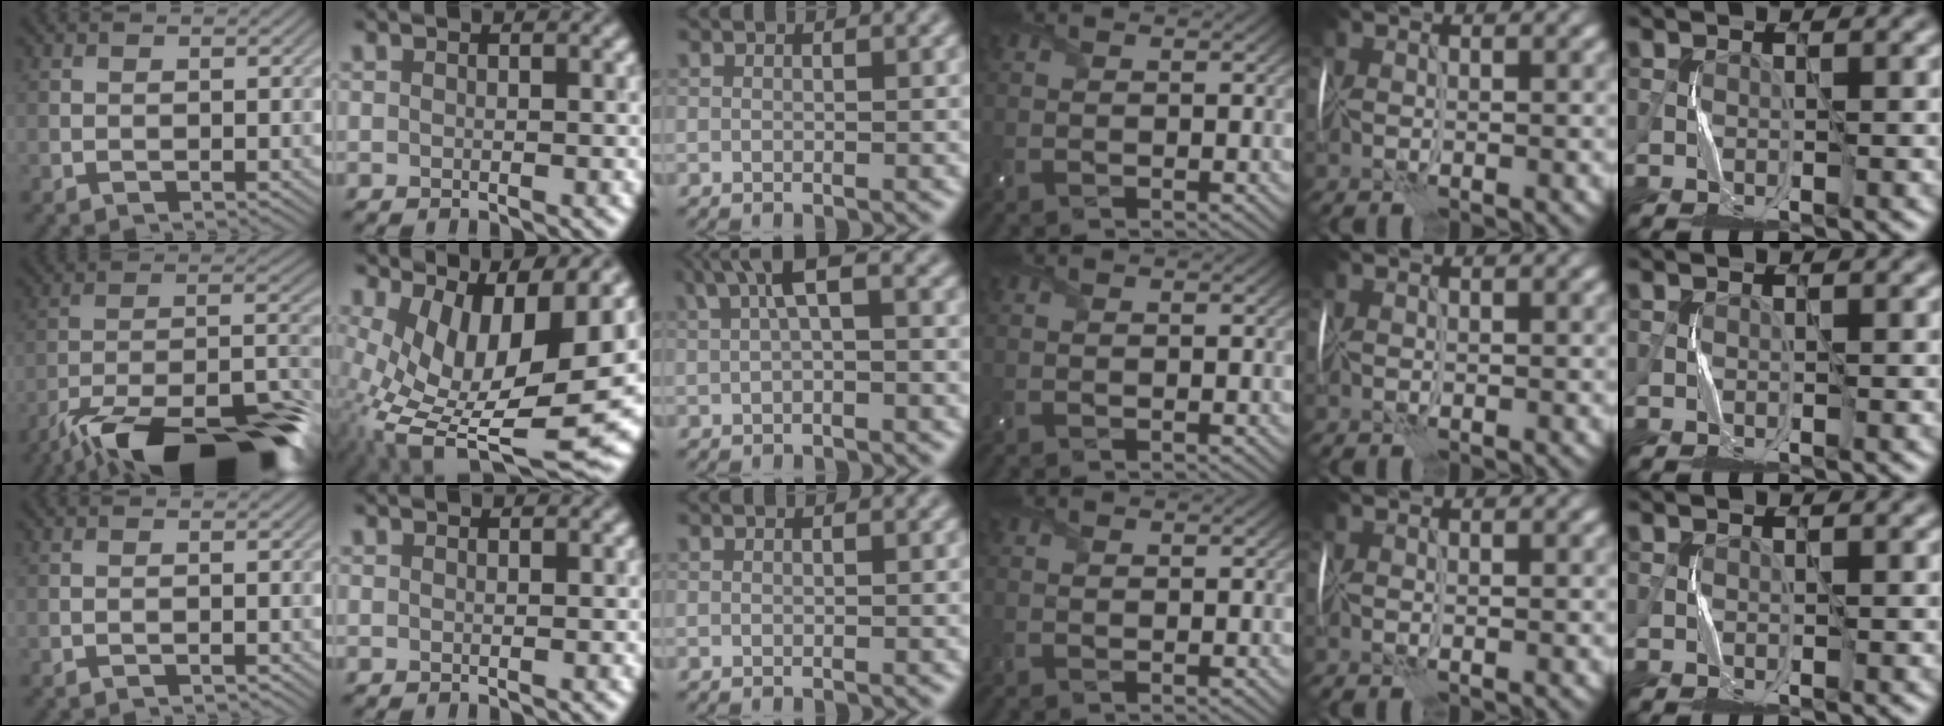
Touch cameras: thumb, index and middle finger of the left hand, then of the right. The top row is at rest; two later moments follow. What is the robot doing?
{"motion": "wrap", "object": "cellophane"}